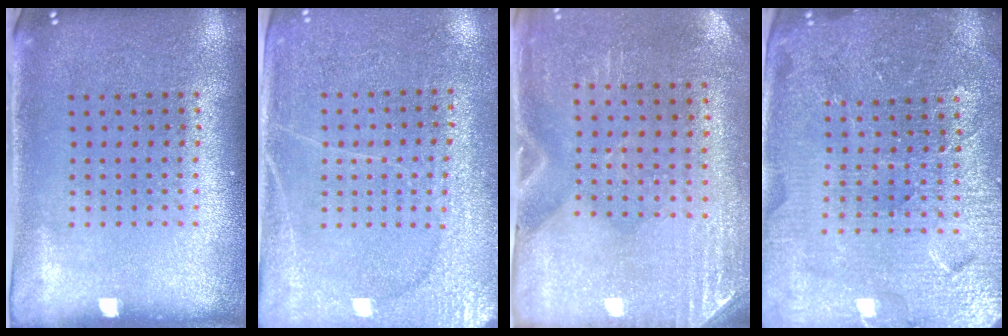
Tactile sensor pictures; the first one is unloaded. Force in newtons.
{"total": 2.9, "press": 2.7, "slide": 1.1}
{"total": 3.0, "press": 2.6, "slide": 1.5}
{"total": 4.6, "press": 4.4, "slide": 1.5}